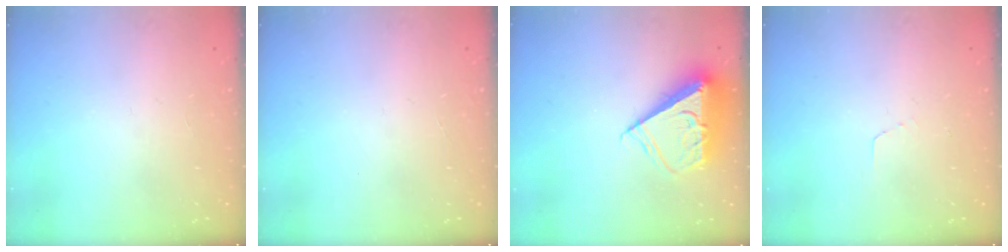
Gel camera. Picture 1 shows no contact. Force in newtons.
{"total": 0.0}
{"total": 10.0, "press": 10.0, "slide": 0.8}
{"total": 2.6, "press": 2.6, "slide": 0.1}